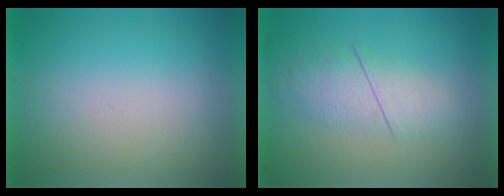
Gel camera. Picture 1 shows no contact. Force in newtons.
{"total": 2.8}